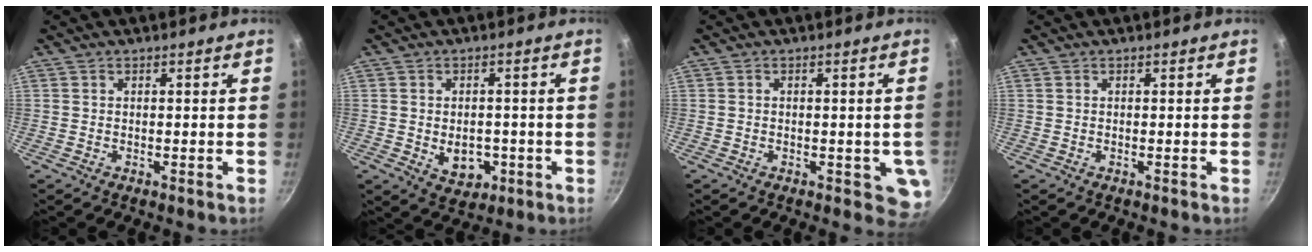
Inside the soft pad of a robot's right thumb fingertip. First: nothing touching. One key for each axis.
{"total": 6.2, "fx": -1.4, "fy": 4.7, "fz": 3.8, "tx": -0.033, "ty": 0.005, "tz": -0.007}
{"total": 5.3, "fx": -1.1, "fy": 2.9, "fz": 4.3, "tx": -0.024, "ty": -0.003, "tz": -0.013}
{"total": 0.0}